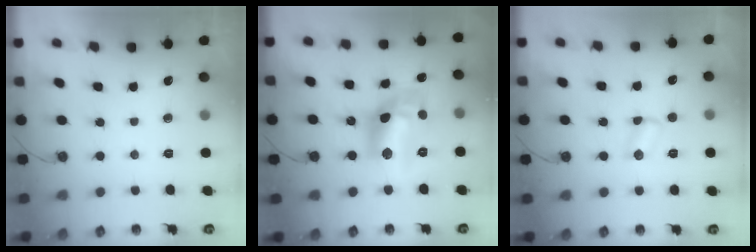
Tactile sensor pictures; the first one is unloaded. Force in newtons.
{"total": 14.4, "press": 14.4, "slide": 1.1}
{"total": 2.9, "press": 2.9, "slide": 0.5}